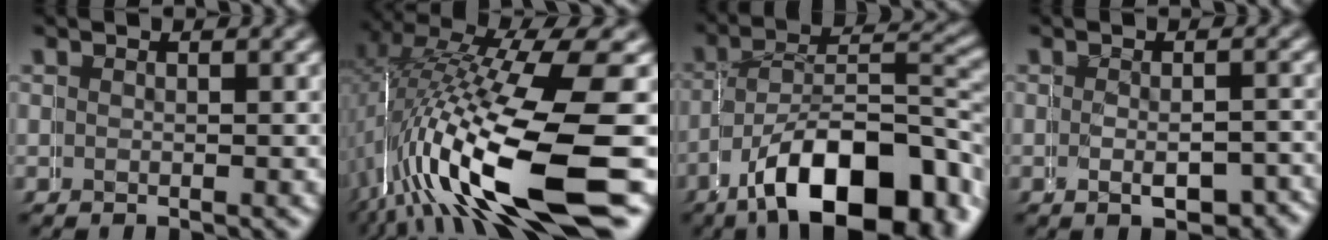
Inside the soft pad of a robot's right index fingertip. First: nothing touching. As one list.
[{"total": 13.2, "force": [-2.3, 5.2, 11.9], "torque": [-0.214, -0.024, -0.015]}, {"total": 12.3, "force": [-5.1, 6.1, 9.4], "torque": [-0.130, -0.036, -0.066]}, {"total": 2.9, "force": [-2.0, 1.1, 1.8], "torque": [-0.021, -0.005, -0.031]}]